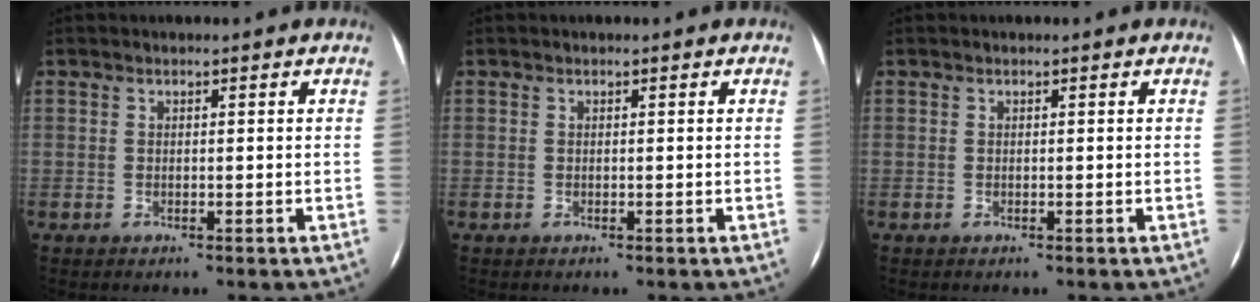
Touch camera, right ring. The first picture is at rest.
{"total": 0.0}
{"total": 0.0}